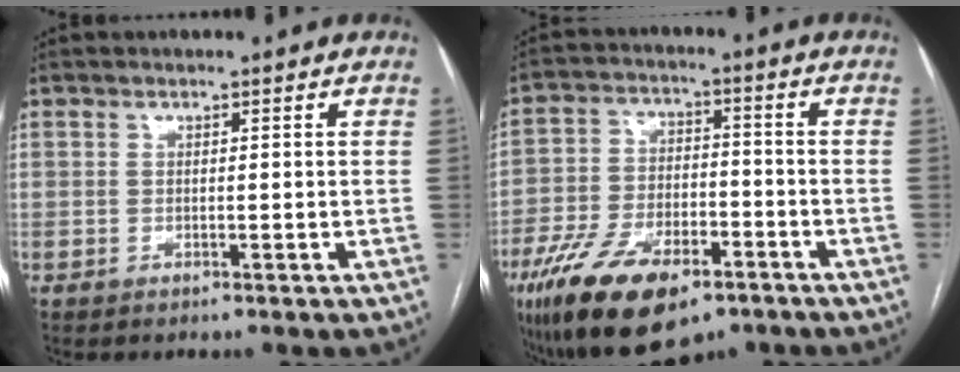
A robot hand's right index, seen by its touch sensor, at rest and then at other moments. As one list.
[{"total": 15.3, "force": [-9.6, 6.7, 9.8], "torque": [-0.182, -0.008, -0.163]}]